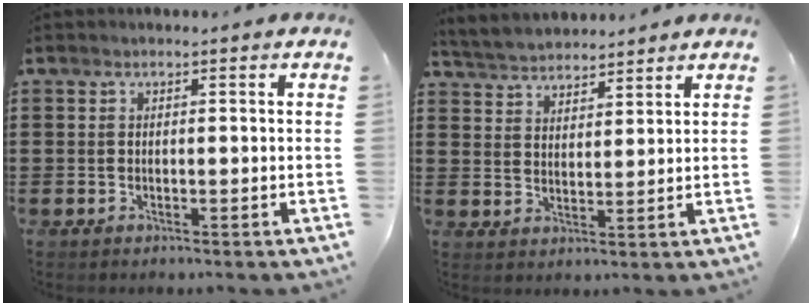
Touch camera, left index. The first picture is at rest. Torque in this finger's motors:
{"motor_torque": [0.38, -0.51, 0.14, 0.04]}